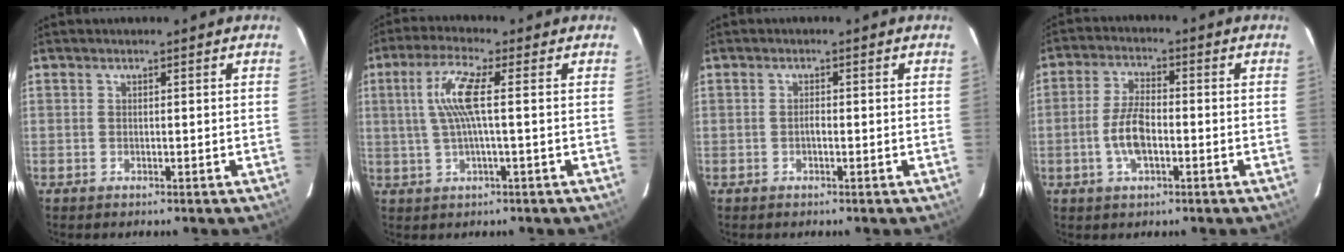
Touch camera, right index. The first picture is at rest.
{"total": 7.5, "force": [0.8, 0.3, 7.5], "torque": [-0.148, 0.004, 0.020]}
{"total": 0.8, "force": [-0.4, 0.4, 0.7], "torque": [-0.013, 0.004, -0.008]}
{"total": 6.8, "force": [-2.0, 2.7, 5.9], "torque": [-0.124, 0.005, -0.037]}